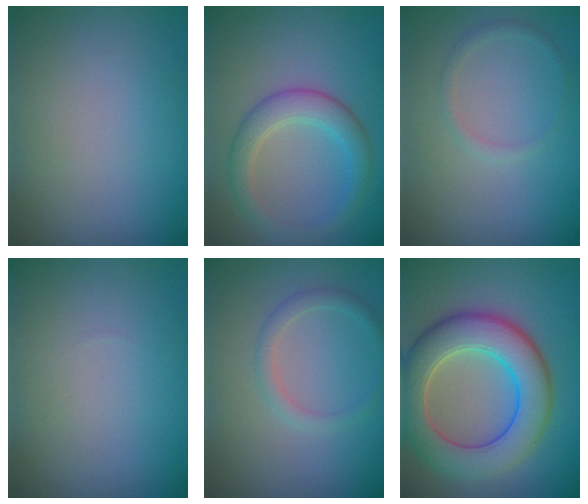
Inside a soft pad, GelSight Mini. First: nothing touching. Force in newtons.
{"total": 3.3, "press": 3.3, "slide": 0.1}
{"total": 0.9, "press": 0.9, "slide": 0.1}
{"total": 0.0}
{"total": 1.5, "press": 1.5, "slide": 0.0}
{"total": 8.4, "press": 8.3, "slide": 0.5}